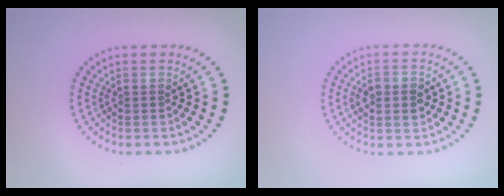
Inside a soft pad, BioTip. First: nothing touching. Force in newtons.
{"total": 2.7, "press": 2.7, "slide": 0.1}